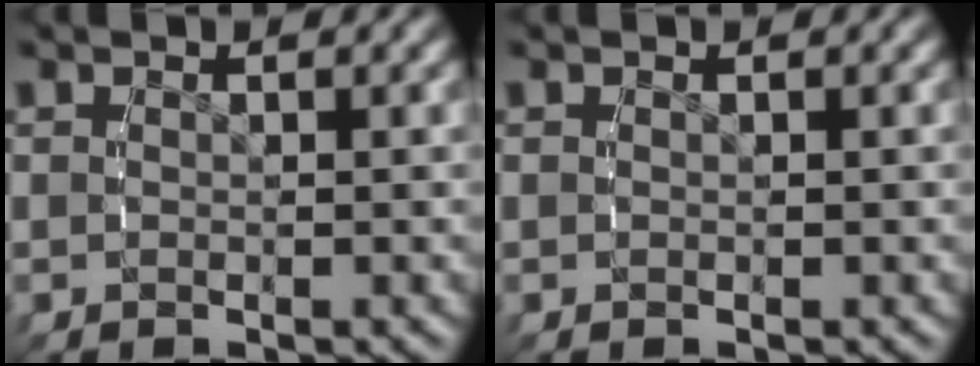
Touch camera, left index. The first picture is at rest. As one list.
[{"total": 0.0}]